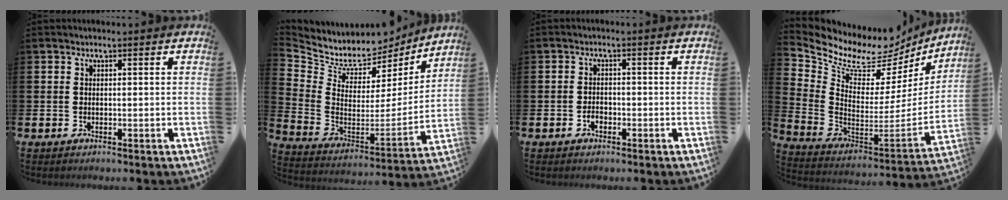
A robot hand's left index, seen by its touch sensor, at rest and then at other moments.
{"total": 8.0, "force": [7.0, 3.6, 1.1], "torque": [-0.071, -0.058, 0.121]}
{"total": 1.5, "force": [-0.8, 1.0, 0.8], "torque": [-0.010, -0.001, -0.018]}
{"total": 8.0, "force": [6.6, 3.9, 2.3], "torque": [-0.074, -0.070, 0.109]}